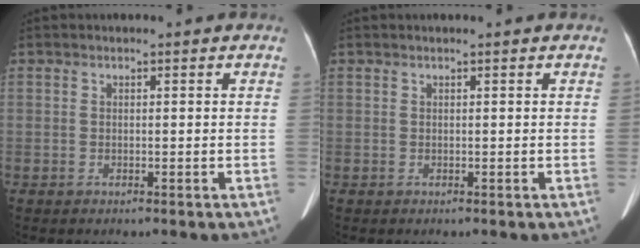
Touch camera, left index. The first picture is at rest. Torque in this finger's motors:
{"motor_torque": [-0.14, -0.05, -0.25, -0.17]}